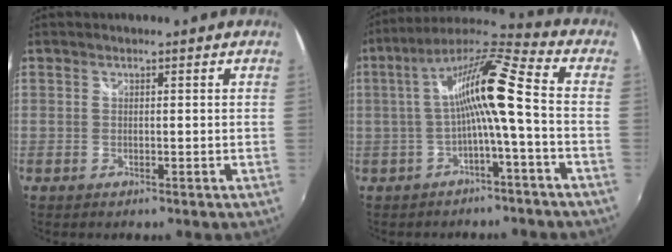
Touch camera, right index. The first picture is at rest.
{"total": 11.7, "force": [-1.7, 0.4, 11.6], "torque": [-0.220, 0.020, -0.029]}